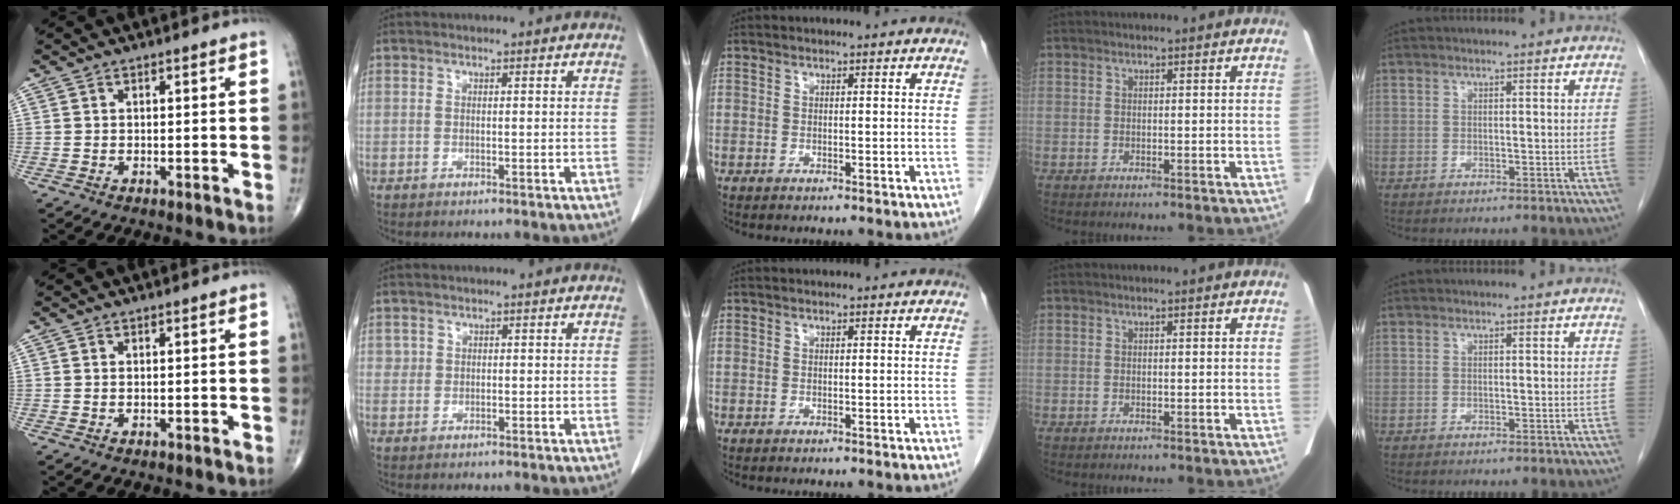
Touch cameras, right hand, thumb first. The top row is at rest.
{"index": {"total": 1.0, "force": [0.4, 0.9, 0.0], "torque": [0.010, 0.004, 0.004]}}